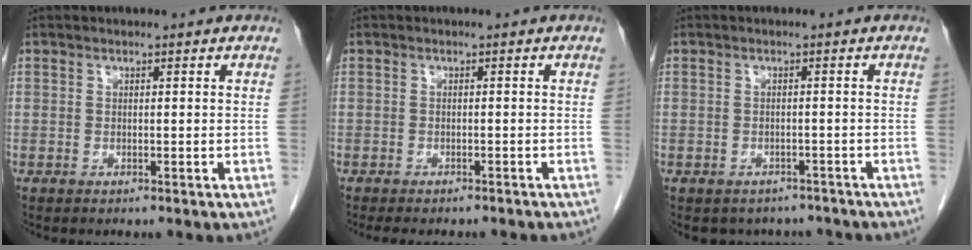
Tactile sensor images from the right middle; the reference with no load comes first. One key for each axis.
{"total": 8.2, "fx": -7.3, "fy": 1.9, "fz": 3.1, "tx": -0.031, "ty": -0.006, "tz": -0.085}
{"total": 5.8, "fx": -5.0, "fy": 2.9, "fz": 0.4, "tx": 0.010, "ty": 0.013, "tz": -0.056}